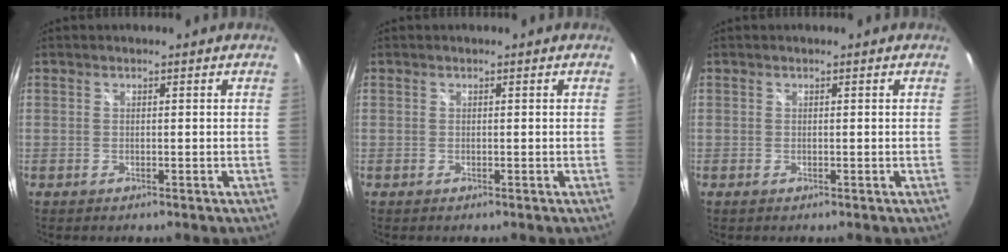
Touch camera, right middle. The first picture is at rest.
{"total": 0.0}
{"total": 0.0}